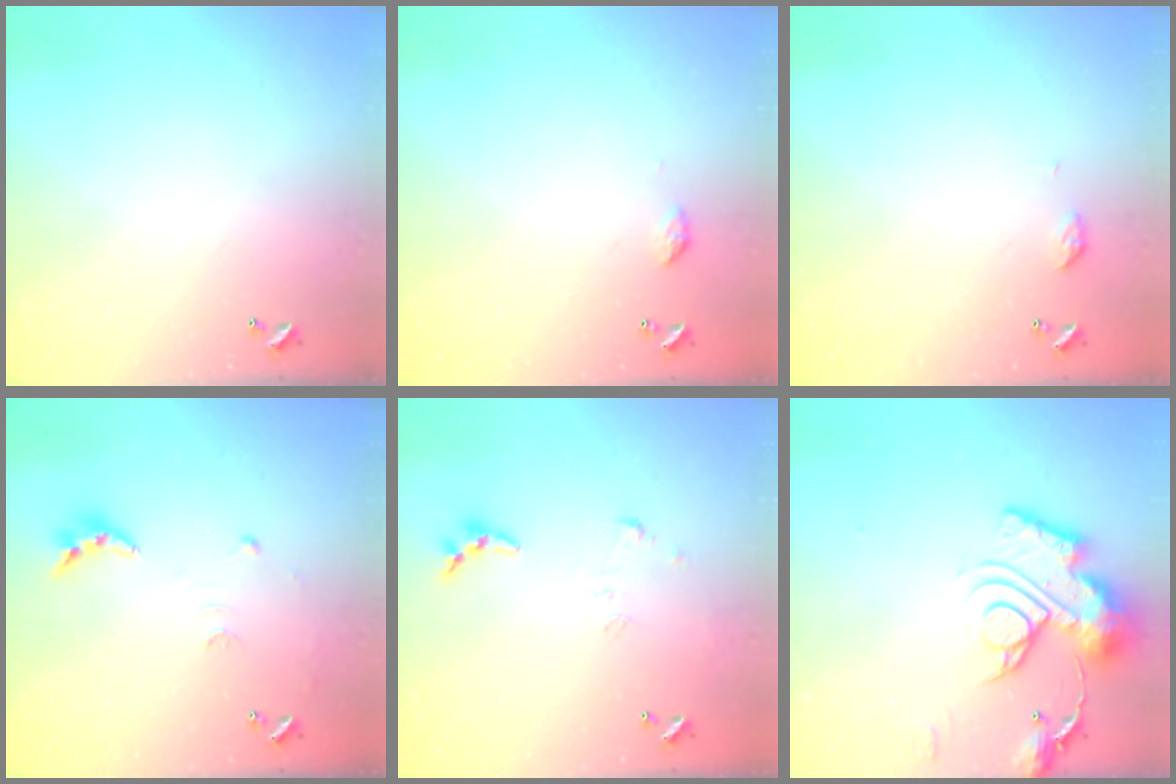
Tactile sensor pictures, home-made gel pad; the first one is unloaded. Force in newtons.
{"total": 3.4, "press": 3.4, "slide": 0.5}
{"total": 4.6, "press": 4.5, "slide": 0.6}
{"total": 9.0, "press": 9.0, "slide": 0.5}
{"total": 6.2, "press": 6.2, "slide": 0.4}
{"total": 15.0, "press": 14.9, "slide": 1.6}